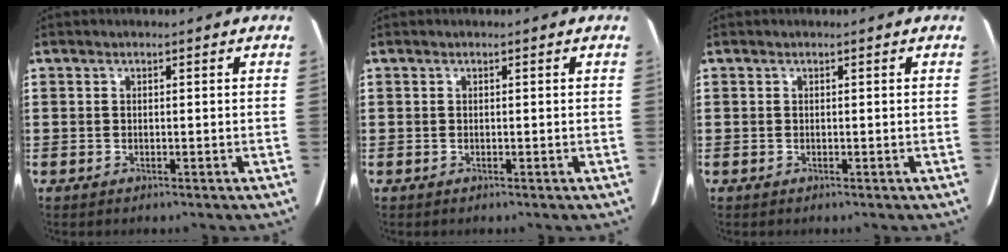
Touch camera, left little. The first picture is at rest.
{"total": 0.0}
{"total": 0.0}